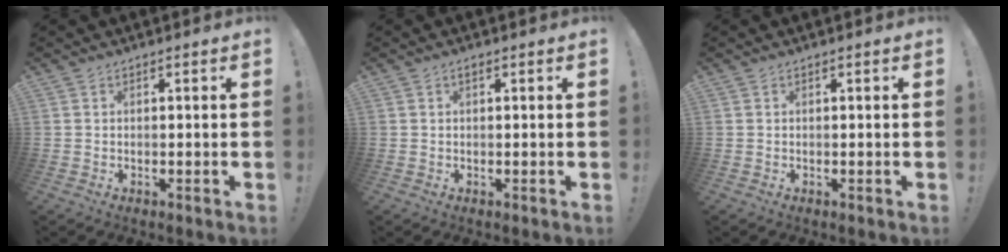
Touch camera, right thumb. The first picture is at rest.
{"total": 0.8, "force": [0.4, 0.3, 0.6], "torque": [-0.010, 0.002, 0.006]}
{"total": 0.0}